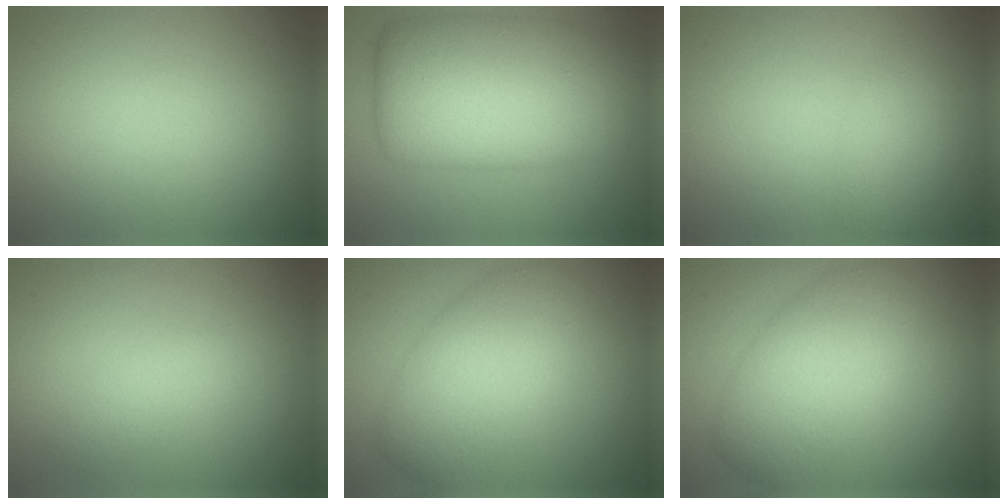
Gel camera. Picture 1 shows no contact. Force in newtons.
{"total": 11.6, "press": 11.6, "slide": 0.1}
{"total": 1.8, "press": 1.8, "slide": 0.1}
{"total": 1.9, "press": 1.9, "slide": 0.0}
{"total": 6.4, "press": 6.4, "slide": 0.3}
{"total": 6.4, "press": 6.4, "slide": 0.3}